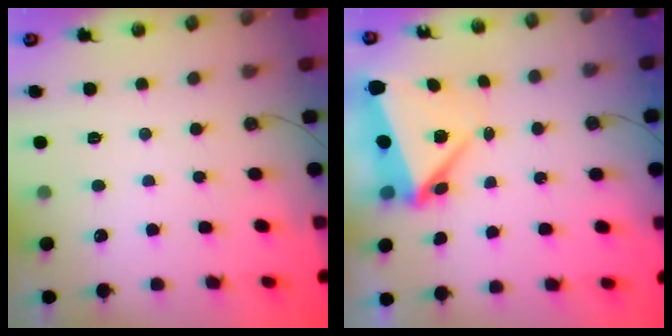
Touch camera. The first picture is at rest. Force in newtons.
{"total": 6.6, "press": 6.3, "slide": 1.9}